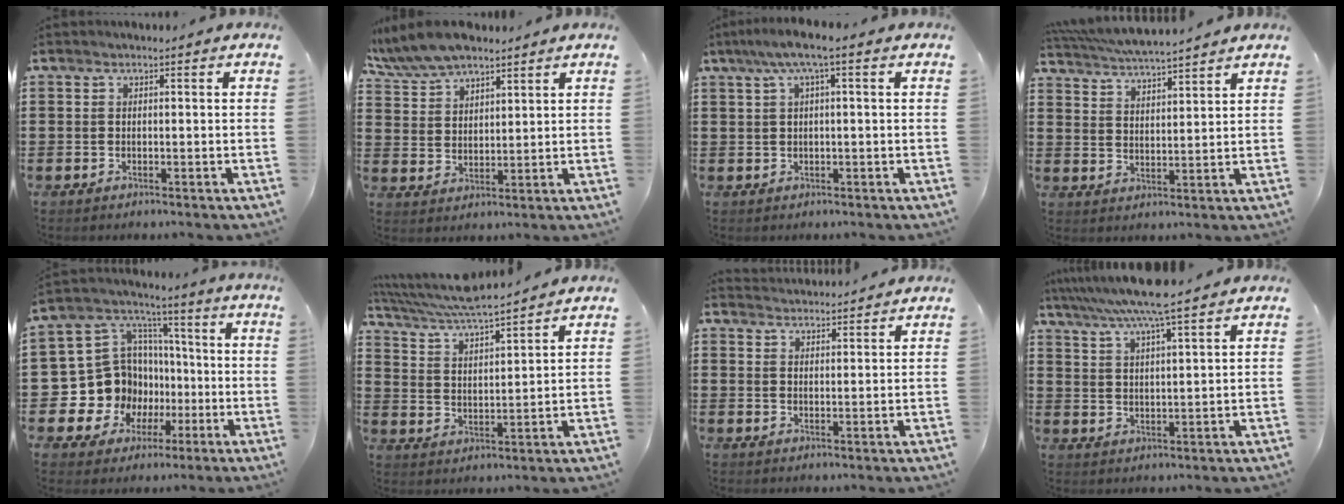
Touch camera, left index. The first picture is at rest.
{"total": 7.3, "force": [6.6, 2.2, 2.4], "torque": [-0.073, -0.011, 0.122]}
{"total": 3.9, "force": [1.0, 0.3, 3.8], "torque": [-0.081, 0.001, 0.012]}
{"total": 4.9, "force": [4.8, -0.3, 1.1], "torque": [-0.040, -0.024, 0.084]}
{"total": 13.2, "force": [-2.2, 12.4, 4.0], "torque": [-0.123, -0.017, -0.018]}
{"total": 6.3, "force": [5.8, -0.1, 2.4], "torque": [-0.071, -0.032, 0.099]}
{"total": 2.9, "force": [2.8, -0.1, -0.4], "torque": [-0.001, -0.011, 0.054]}
{"total": 7.4, "force": [6.4, -0.4, 3.7], "torque": [-0.091, -0.028, 0.110]}